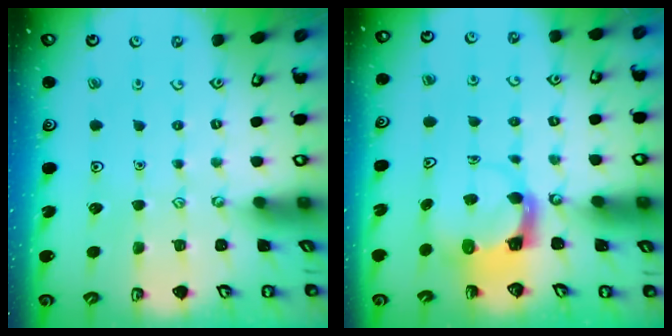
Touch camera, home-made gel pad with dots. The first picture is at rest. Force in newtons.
{"total": 3.7, "press": 3.7, "slide": 0.5}